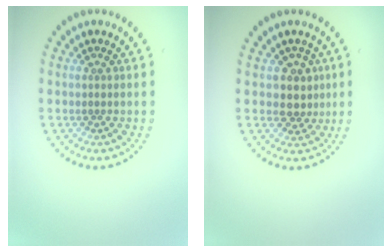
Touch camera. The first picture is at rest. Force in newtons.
{"total": 2.5, "press": 2.2, "slide": 1.2}